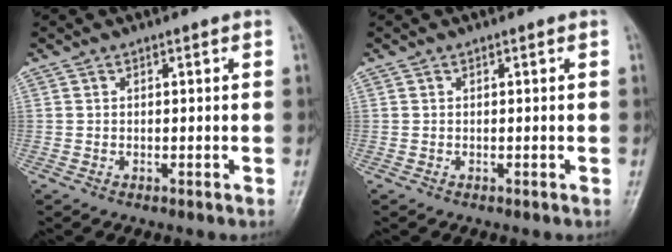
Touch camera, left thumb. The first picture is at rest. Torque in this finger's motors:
{"motor_torque": [0.00, 0.01, -0.01, -0.03, 0.00]}